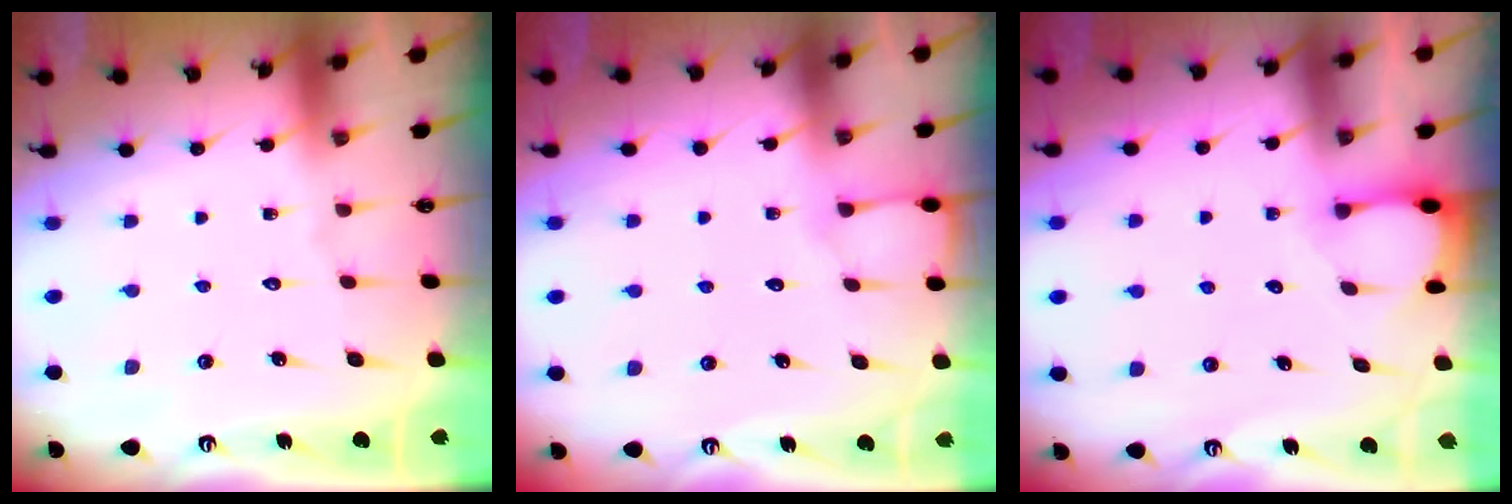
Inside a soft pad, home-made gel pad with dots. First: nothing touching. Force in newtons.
{"total": 2.9, "press": 2.9, "slide": 0.5}
{"total": 2.0, "press": 1.9, "slide": 0.3}